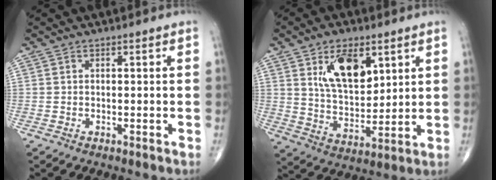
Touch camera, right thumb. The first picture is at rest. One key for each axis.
{"total": 12.8, "fx": 5.6, "fy": 6.9, "fz": 9.2, "tx": -0.130, "ty": -0.032, "tz": 0.111}